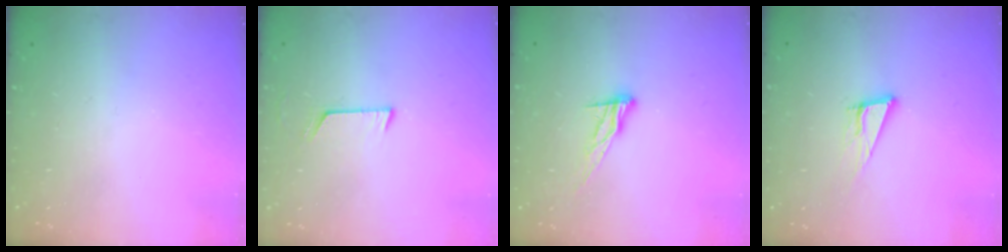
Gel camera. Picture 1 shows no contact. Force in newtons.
{"total": 5.9, "press": 5.9, "slide": 0.5}
{"total": 8.2, "press": 8.2, "slide": 0.2}
{"total": 7.6, "press": 7.3, "slide": 2.3}